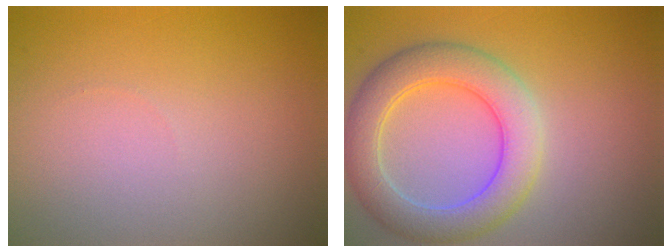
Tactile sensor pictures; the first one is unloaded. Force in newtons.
{"total": 5.7, "press": 5.7, "slide": 0.1}